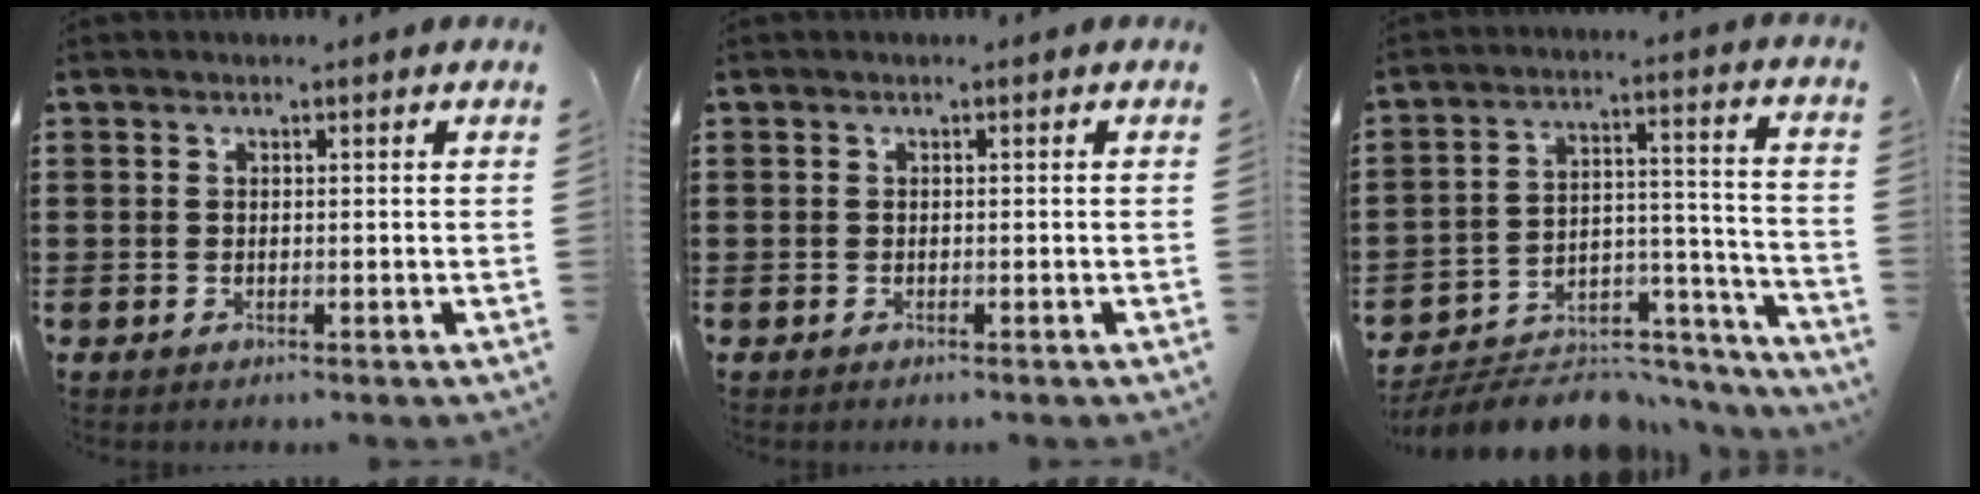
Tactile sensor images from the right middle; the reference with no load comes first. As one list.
[{"total": 0.0}, {"total": 7.7, "force": [-7.1, 2.2, 2.0], "torque": [-0.019, 0.023, -0.134]}]